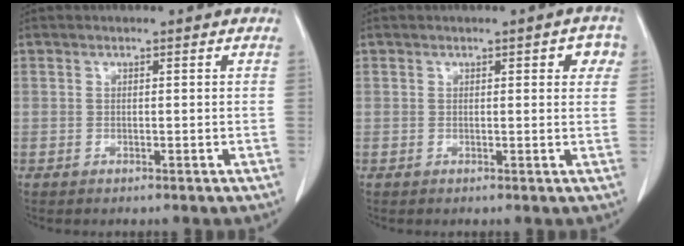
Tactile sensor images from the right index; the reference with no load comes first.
{"total": 2.9, "force": [1.1, 1.0, 2.5], "torque": [-0.021, 0.005, 0.010]}